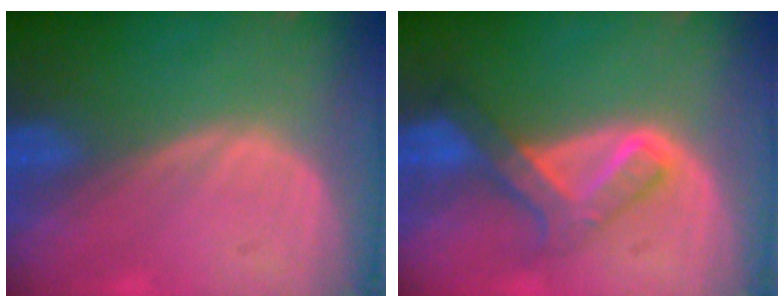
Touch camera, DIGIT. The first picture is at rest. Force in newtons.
{"total": 6.4, "press": 6.0, "slide": 2.1}